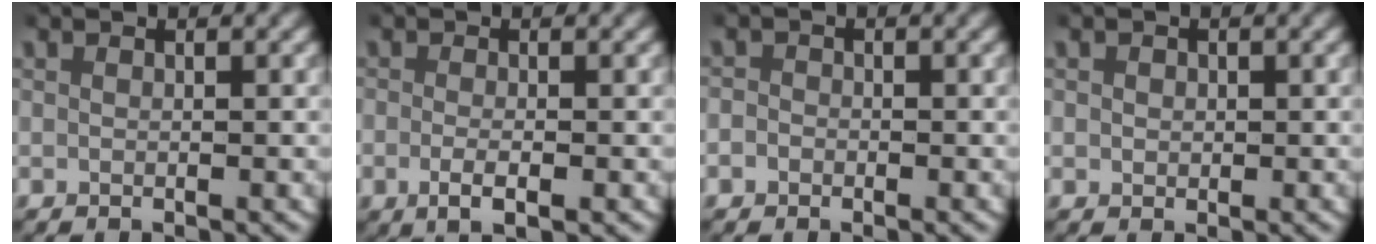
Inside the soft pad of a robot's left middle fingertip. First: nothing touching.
{"total": 2.4, "force": [-1.1, 0.8, 2.0], "torque": [-0.043, -0.006, -0.016]}
{"total": 1.5, "force": [-0.7, 1.3, 0.1], "torque": [-0.003, -0.005, -0.016]}
{"total": 1.1, "force": [0.2, 1.0, 0.3], "torque": [-0.010, -0.004, 0.004]}